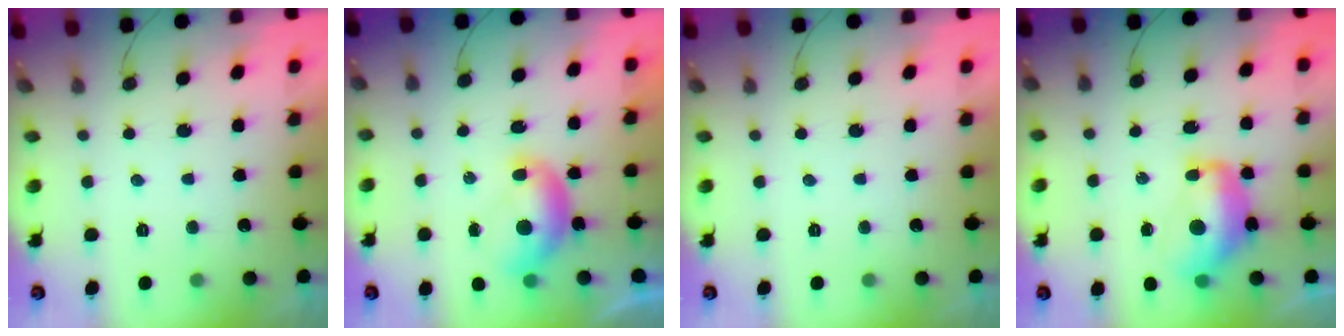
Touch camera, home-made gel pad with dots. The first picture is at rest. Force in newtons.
{"total": 7.2, "press": 7.1, "slide": 0.7}
{"total": 0.0}
{"total": 12.6, "press": 12.5, "slide": 1.5}